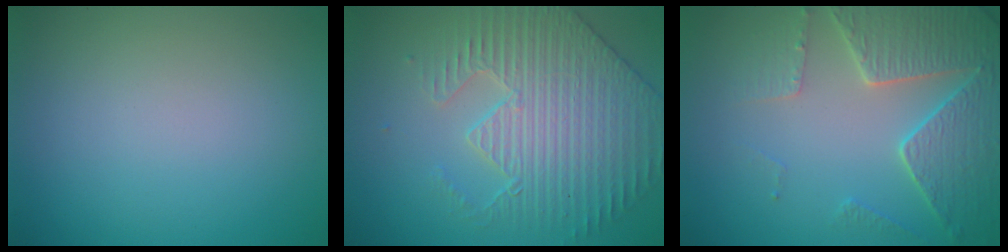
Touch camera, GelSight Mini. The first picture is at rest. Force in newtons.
{"total": 4.4, "press": 4.4, "slide": 0.3}
{"total": 5.7, "press": 4.9, "slide": 3.0}